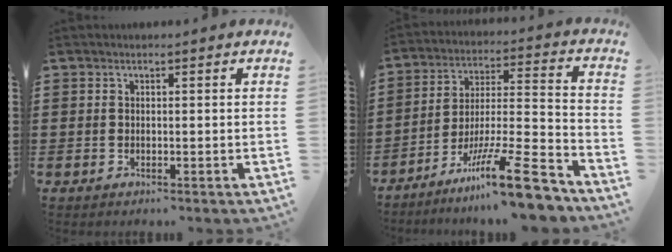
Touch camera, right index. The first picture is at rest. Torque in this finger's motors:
{"motor_torque": [1.66, -0.48, 0.42, 0.11]}